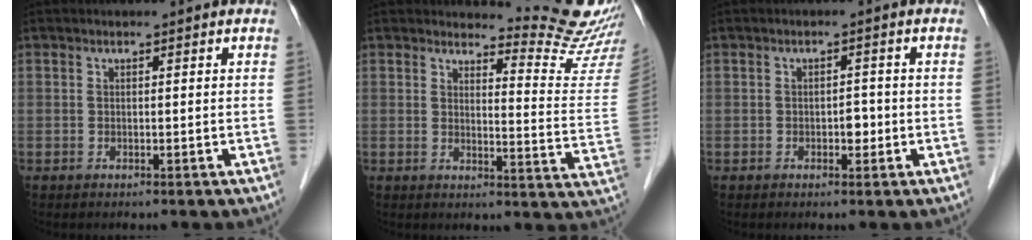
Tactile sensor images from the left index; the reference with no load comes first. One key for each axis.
{"total": 12.5, "fx": 12.3, "fy": -1.1, "fz": 2.0, "tx": -0.019, "ty": -0.121, "tz": 0.130}
{"total": 1.9, "fx": -0.6, "fy": 1.1, "fz": 1.4, "tx": -0.017, "ty": 0.004, "tz": -0.007}